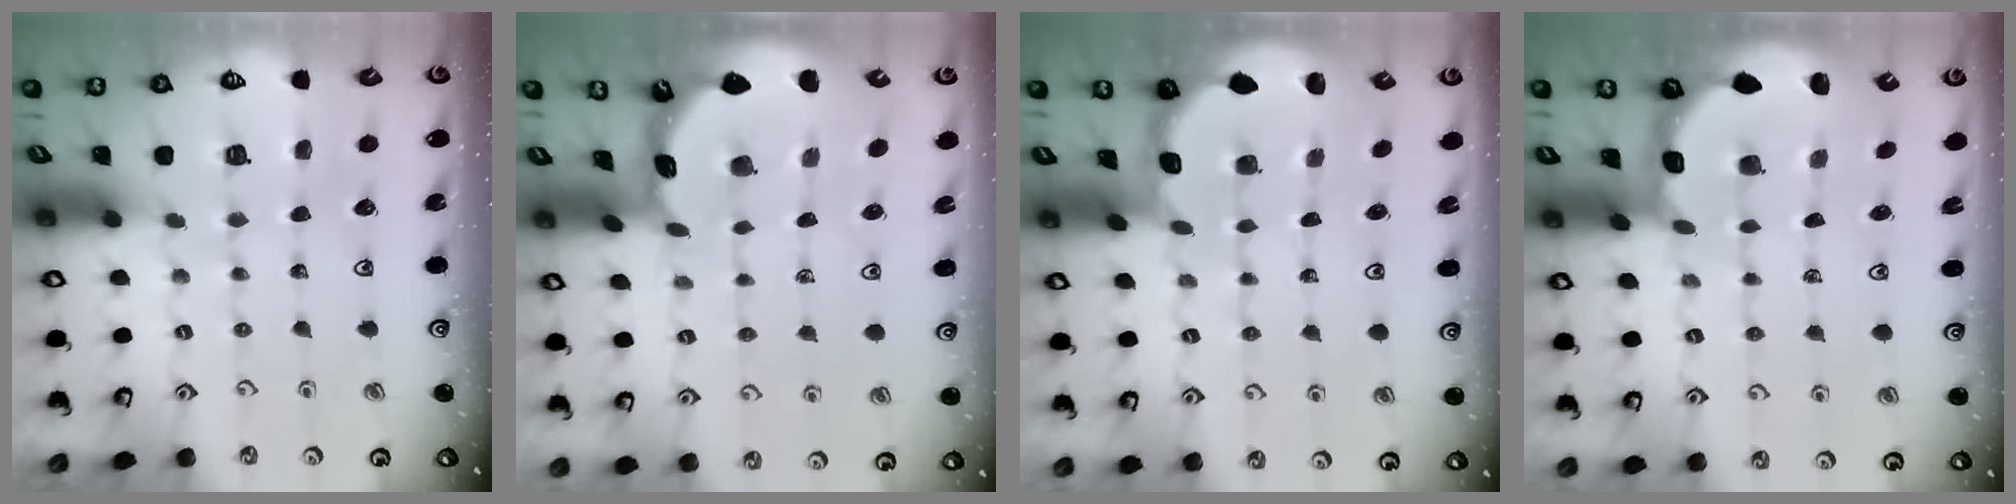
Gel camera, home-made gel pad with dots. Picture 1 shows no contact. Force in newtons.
{"total": 1.7, "press": 1.7, "slide": 0.1}
{"total": 2.0, "press": 1.8, "slide": 0.7}
{"total": 2.7, "press": 2.1, "slide": 1.7}